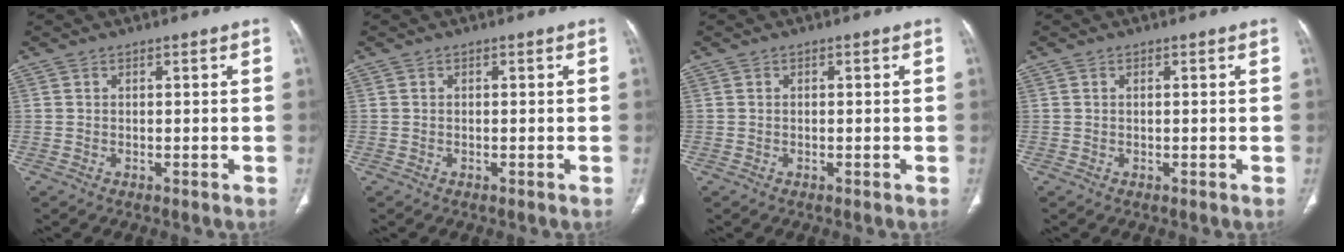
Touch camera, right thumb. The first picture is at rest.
{"total": 0.0}
{"total": 0.0}
{"total": 0.0}